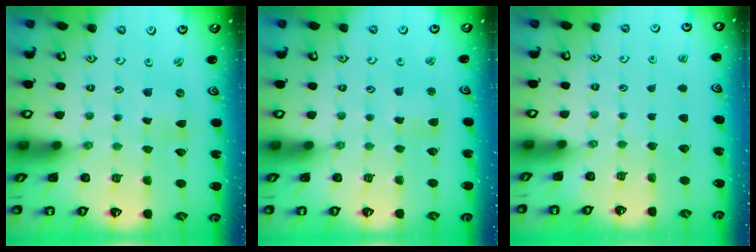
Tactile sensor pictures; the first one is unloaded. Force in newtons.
{"total": 1.7, "press": 1.7, "slide": 0.2}
{"total": 0.0}